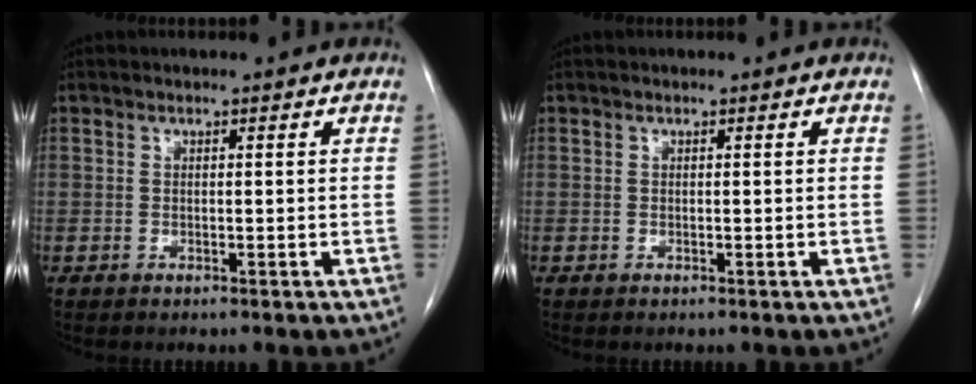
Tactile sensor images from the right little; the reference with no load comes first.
{"total": 0.0}